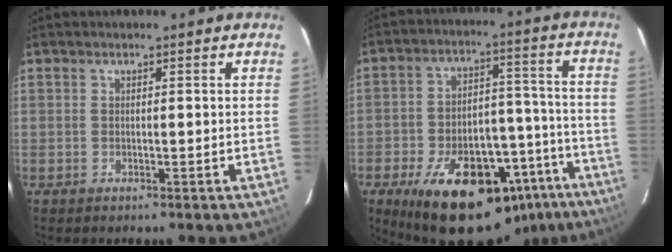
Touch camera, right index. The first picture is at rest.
{"total": 26.7, "force": [-17.2, 12.8, 16.0], "torque": [-0.256, 0.026, -0.222]}